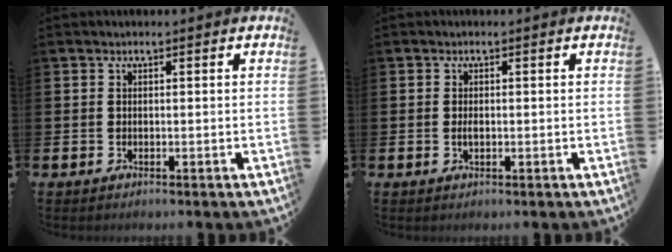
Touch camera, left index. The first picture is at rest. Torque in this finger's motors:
{"motor_torque": [0.31, 0.13, 0.00, 0.00]}